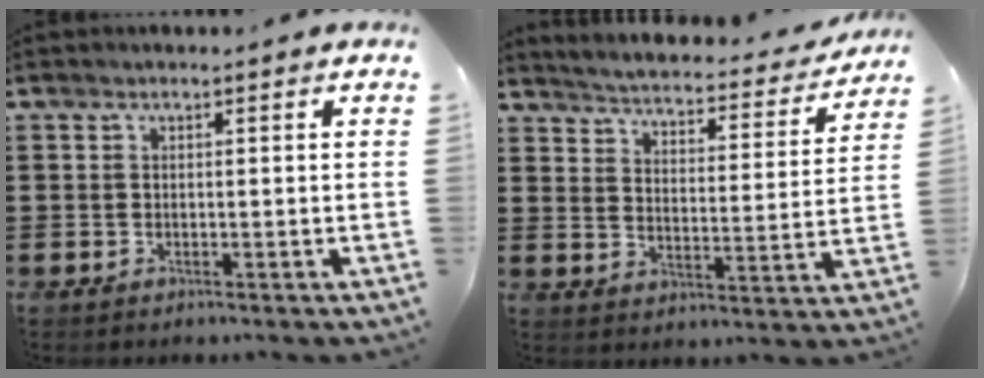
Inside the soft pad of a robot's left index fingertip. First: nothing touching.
{"total": 3.3, "force": [3.3, -0.2, 0.5], "torque": [-0.033, -0.032, 0.047]}